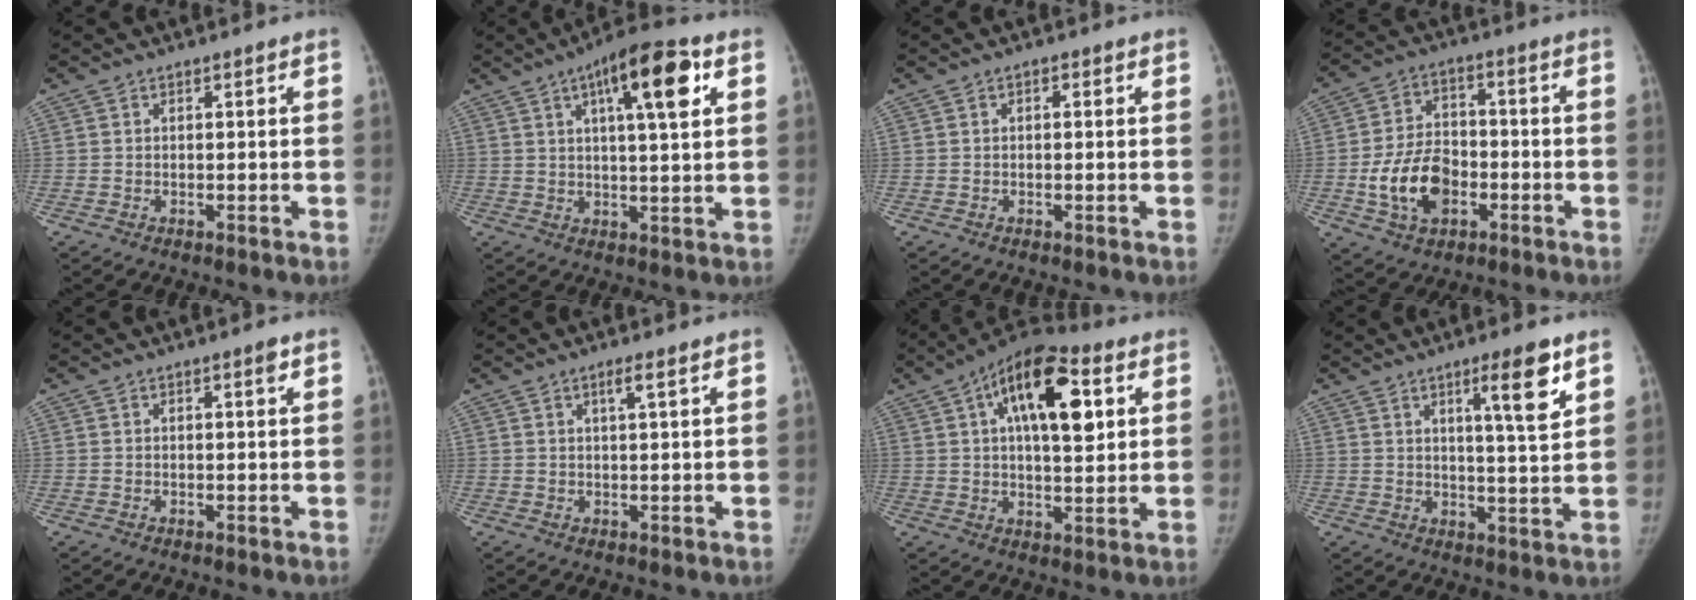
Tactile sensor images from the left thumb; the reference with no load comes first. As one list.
[{"total": 13.2, "force": [5.3, 3.6, 11.5], "torque": [-0.160, -0.001, 0.076]}, {"total": 0.8, "force": [0.1, 0.5, 0.7], "torque": [-0.010, 0.002, 0.000]}, {"total": 12.1, "force": [-3.5, 8.1, 8.2], "torque": [-0.134, 0.021, -0.061]}, {"total": 1.0, "force": [0.6, 0.1, 0.8], "torque": [-0.012, -0.001, 0.008]}, {"total": 2.3, "force": [1.3, 0.1, 2.0], "torque": [-0.039, -0.004, 0.023]}, {"total": 17.6, "force": [6.0, 7.8, 14.7], "torque": [-0.207, 0.003, 0.084]}, {"total": 8.5, "force": [4.6, 0.9, 7.0], "torque": [-0.102, -0.030, 0.073]}]